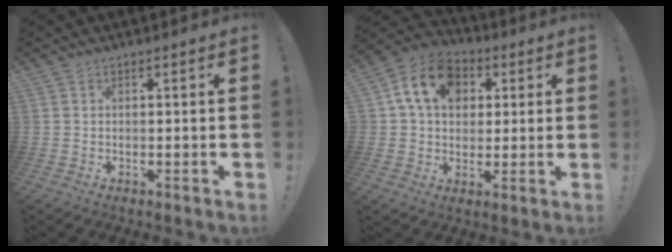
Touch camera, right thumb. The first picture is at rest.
{"total": 14.7, "force": [5.0, 11.0, 8.3], "torque": [-0.132, -0.001, 0.098]}